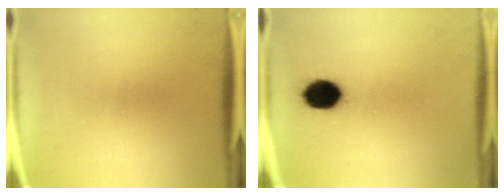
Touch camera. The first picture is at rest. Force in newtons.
{"total": 8.1}